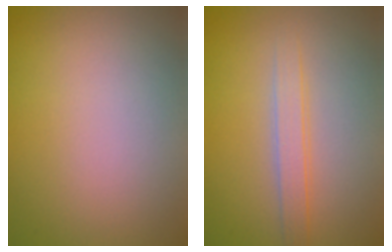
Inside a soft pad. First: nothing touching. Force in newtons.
{"total": 2.1, "press": 2.1, "slide": 0.1}